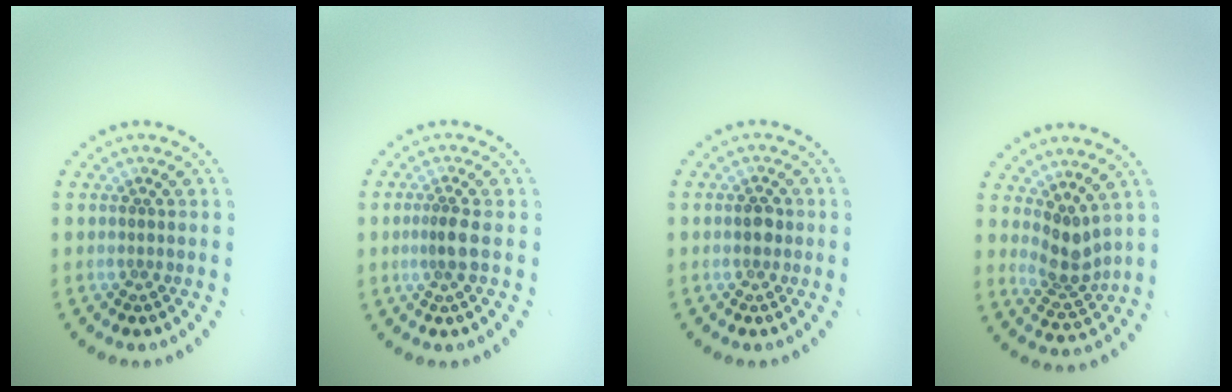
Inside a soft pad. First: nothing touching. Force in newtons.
{"total": 1.9, "press": 1.5, "slide": 1.1}
{"total": 1.4, "press": 1.4, "slide": 0.1}
{"total": 2.9, "press": 2.2, "slide": 1.8}